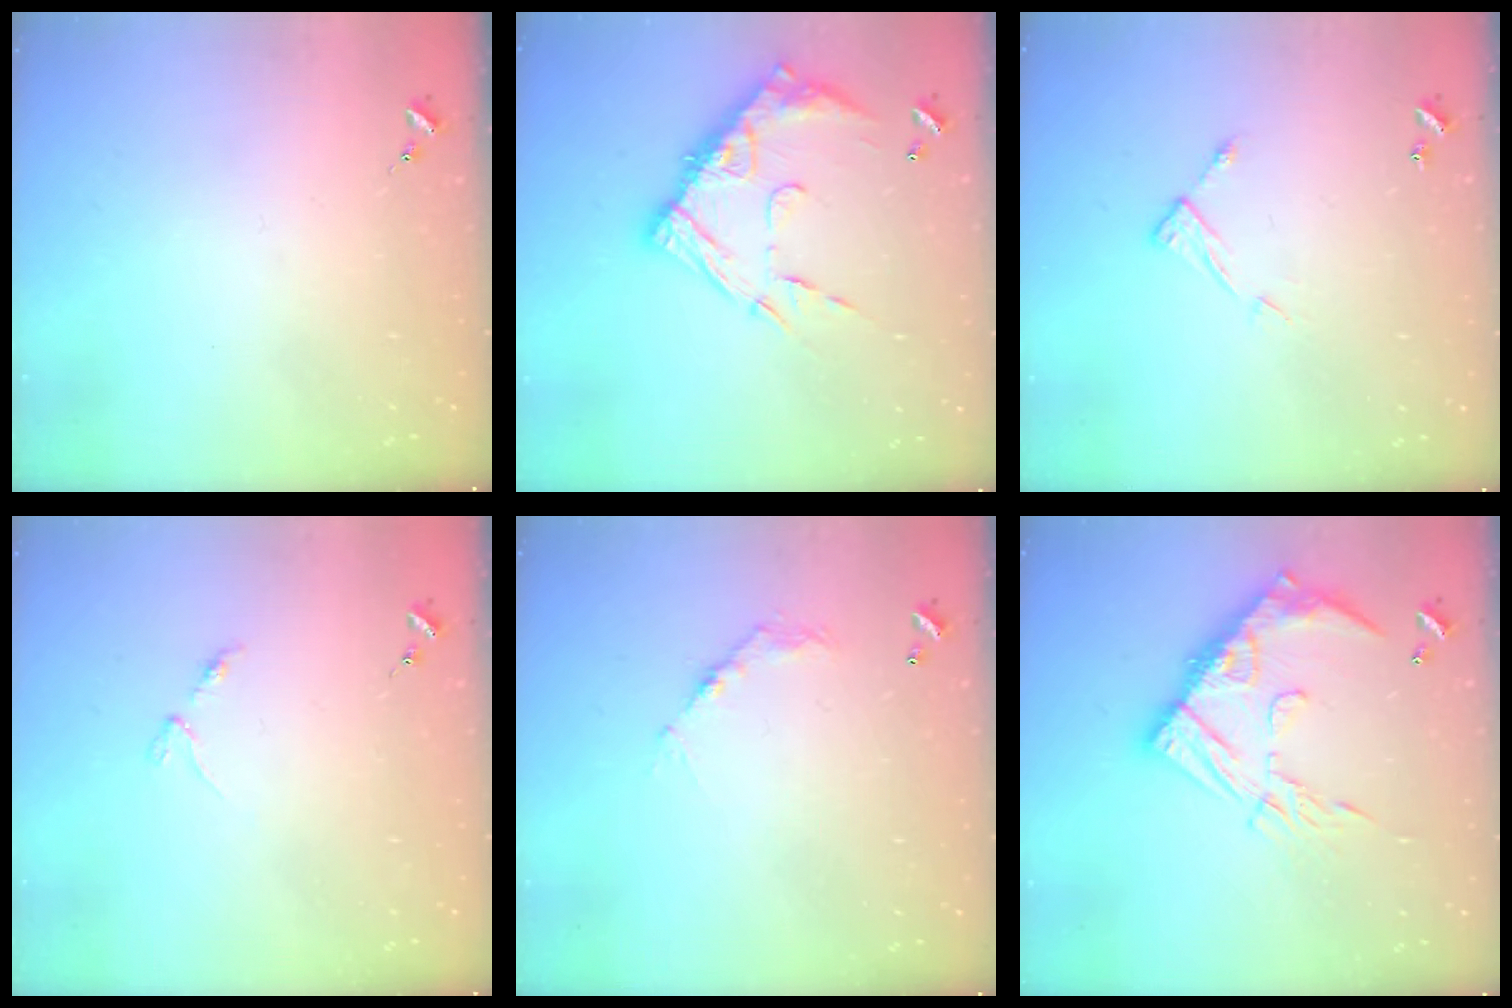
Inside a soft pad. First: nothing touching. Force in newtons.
{"total": 17.2, "press": 17.1, "slide": 1.4}
{"total": 6.4, "press": 6.4, "slide": 0.3}
{"total": 2.9, "press": 2.8, "slide": 0.4}
{"total": 6.3, "press": 6.3, "slide": 0.4}
{"total": 19.1, "press": 19.0, "slide": 1.8}